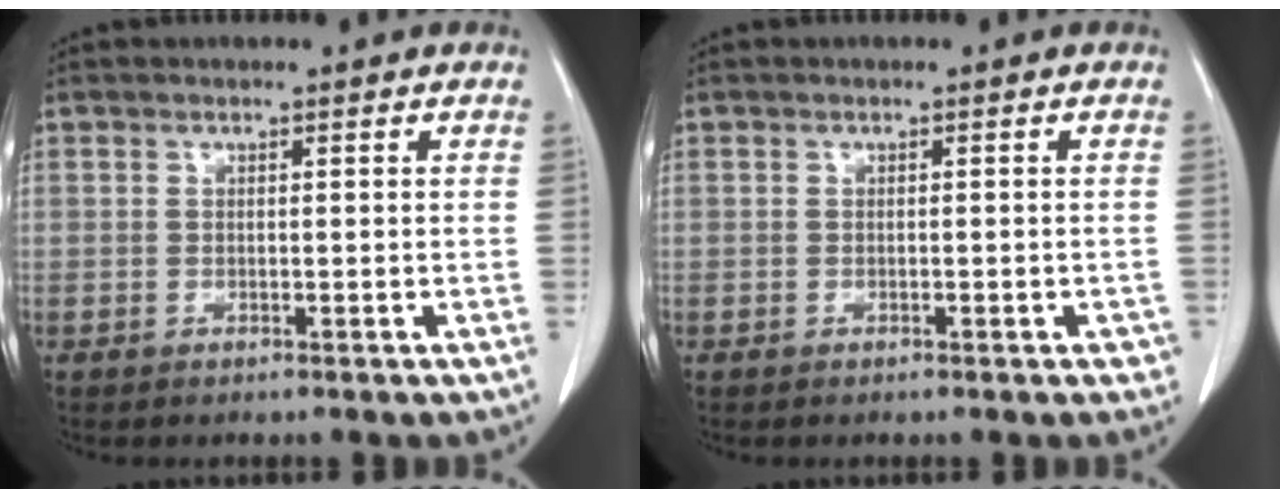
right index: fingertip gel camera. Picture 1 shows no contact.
{"total": 1.7, "force": [-1.1, 0.6, 1.2], "torque": [-0.007, 0.001, -0.012]}